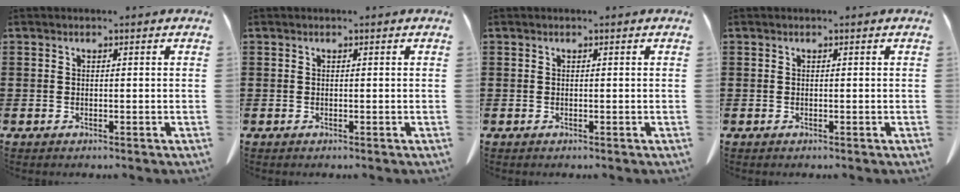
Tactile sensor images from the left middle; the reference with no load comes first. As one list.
[{"total": 0.0}, {"total": 0.0}, {"total": 0.0}]